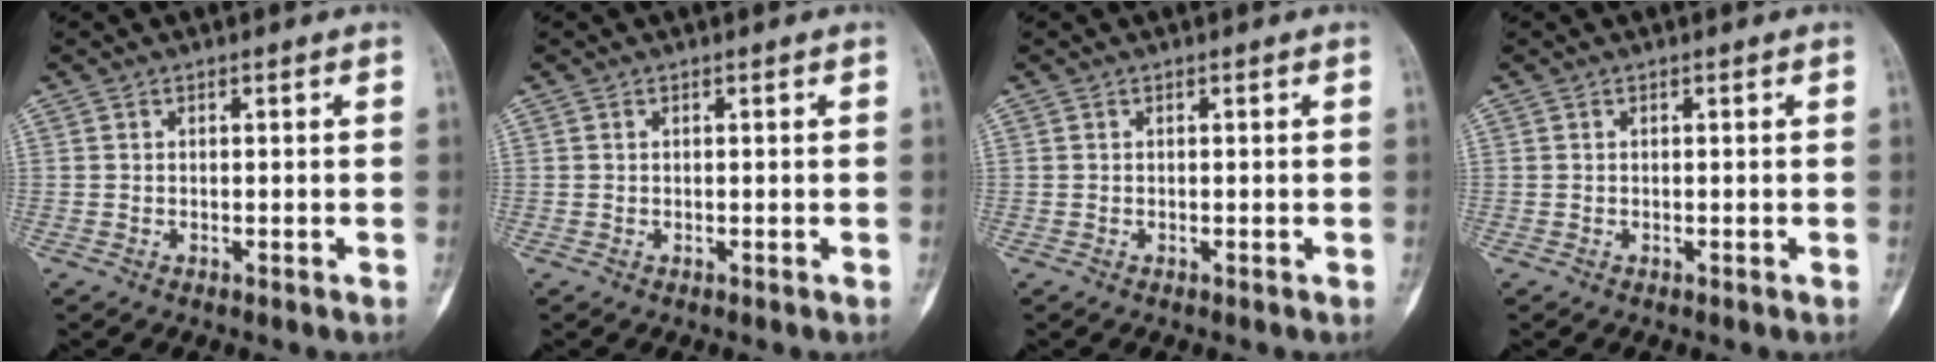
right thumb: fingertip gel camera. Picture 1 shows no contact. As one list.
[{"total": 0.0}, {"total": 0.0}, {"total": 0.0}]